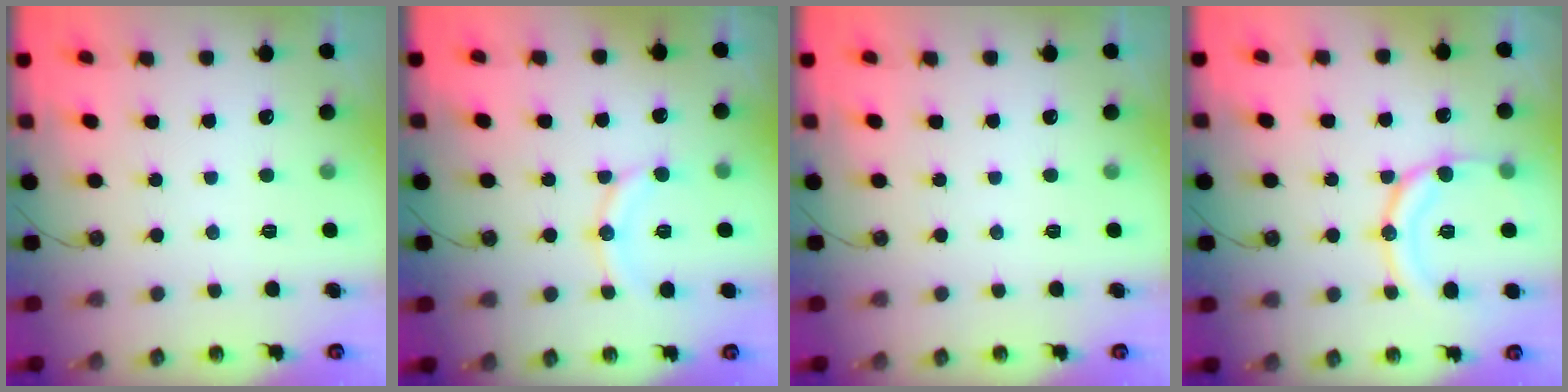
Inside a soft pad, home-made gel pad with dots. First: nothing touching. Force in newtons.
{"total": 10.6, "press": 10.2, "slide": 2.8}
{"total": 0.0}
{"total": 14.7, "press": 14.5, "slide": 1.8}